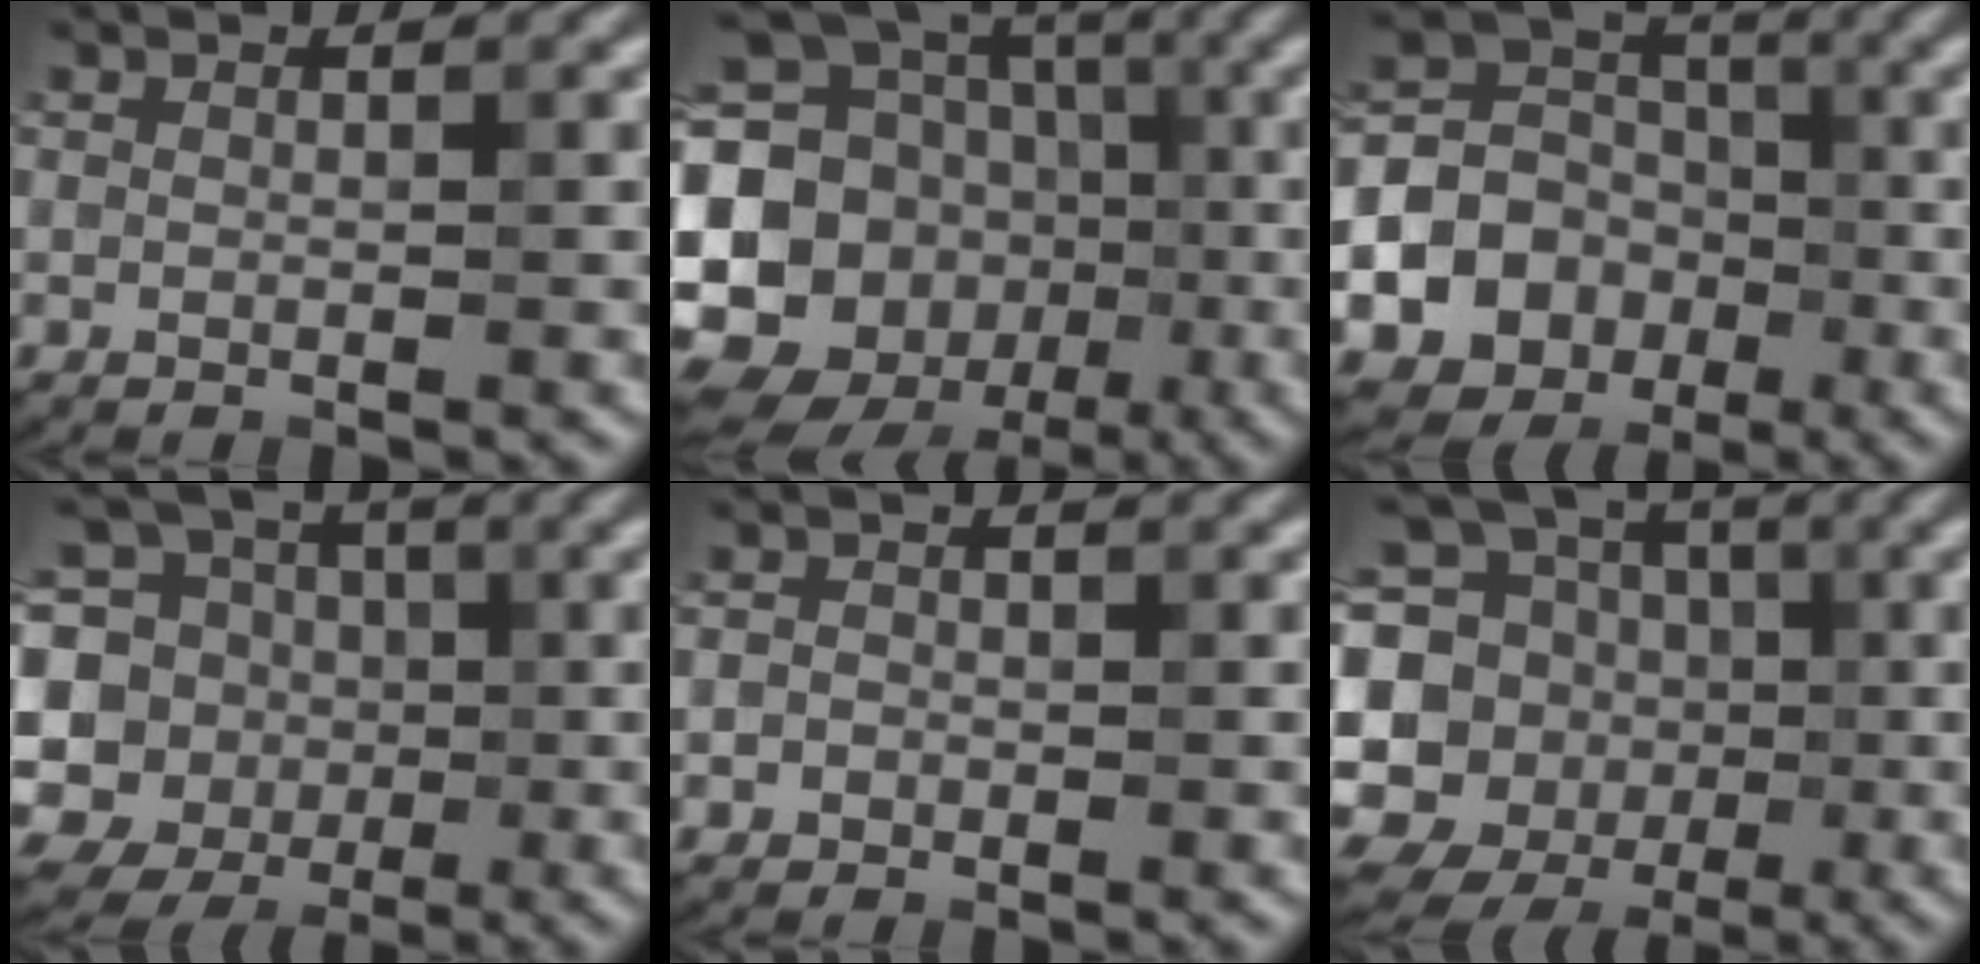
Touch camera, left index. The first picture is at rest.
{"total": 19.0, "force": [-3.3, 16.5, 8.8], "torque": [-0.195, 0.007, -0.078]}
{"total": 13.3, "force": [-4.1, 11.9, 4.0], "torque": [-0.095, -0.022, -0.082]}
{"total": 12.6, "force": [0.6, 11.6, 5.1], "torque": [-0.137, 0.037, -0.012]}
{"total": 1.1, "force": [-0.3, 1.0, 0.2], "torque": [0.010, -0.003, -0.011]}
{"total": 14.3, "force": [0.8, 12.9, 6.2], "torque": [-0.150, 0.029, 0.003]}